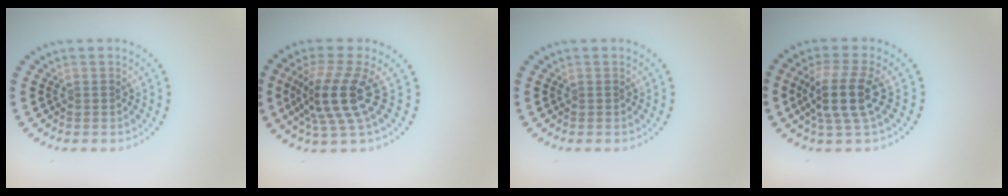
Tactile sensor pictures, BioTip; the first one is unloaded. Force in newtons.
{"total": 4.8, "press": 3.6, "slide": 3.2}
{"total": 0.0}
{"total": 4.1, "press": 3.3, "slide": 2.4}